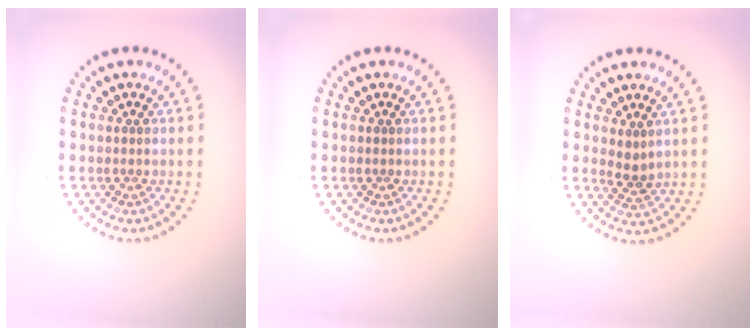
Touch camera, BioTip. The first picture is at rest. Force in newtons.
{"total": 0.0}
{"total": 1.5, "press": 1.3, "slide": 0.9}